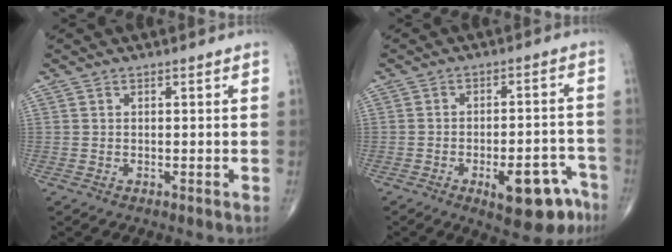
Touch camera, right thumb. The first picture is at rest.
{"total": 11.9, "force": [-6.4, 4.7, 8.8], "torque": [-0.096, 0.040, -0.079]}